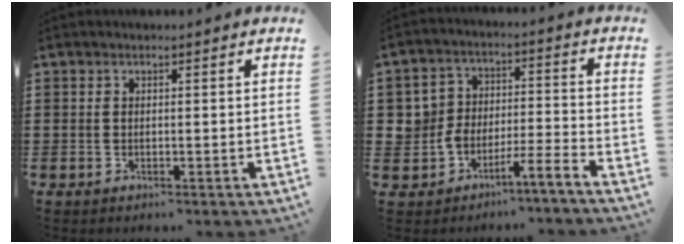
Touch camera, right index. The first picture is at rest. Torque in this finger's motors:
{"motor_torque": [0.75, 0.00, 0.24, 0.08]}